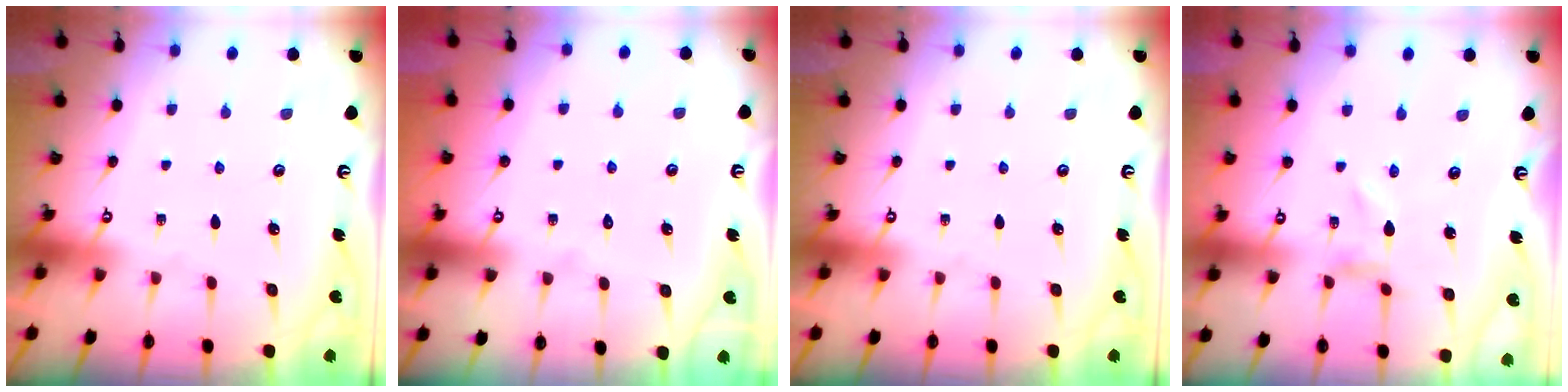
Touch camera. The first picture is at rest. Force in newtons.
{"total": 1.7, "press": 1.7, "slide": 0.1}
{"total": 0.0}
{"total": 0.0}